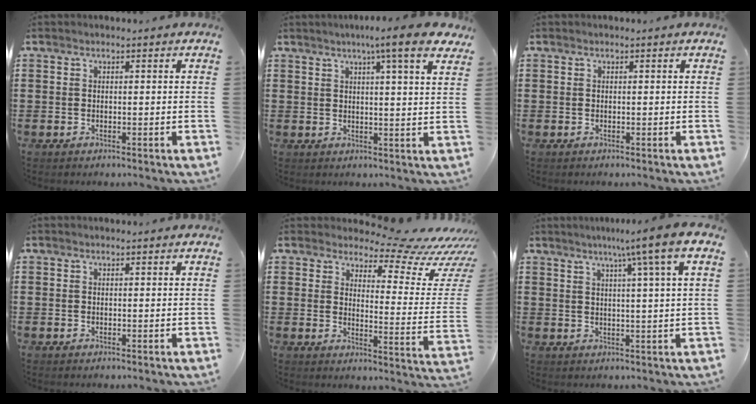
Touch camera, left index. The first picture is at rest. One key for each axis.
{"total": 6.8, "fx": 4.8, "fy": -0.3, "fz": 4.8, "tx": -0.082, "ty": -0.016, "tz": 0.076}
{"total": 0.0}
{"total": 0.0}
{"total": 8.2, "fx": 7.2, "fy": 1.1, "fz": 3.7, "tx": -0.065, "ty": -0.064, "tz": 0.118}
{"total": 7.0, "fx": 3.9, "fy": -1.4, "fz": 5.7, "tx": -0.103, "ty": -0.012, "tz": 0.056}